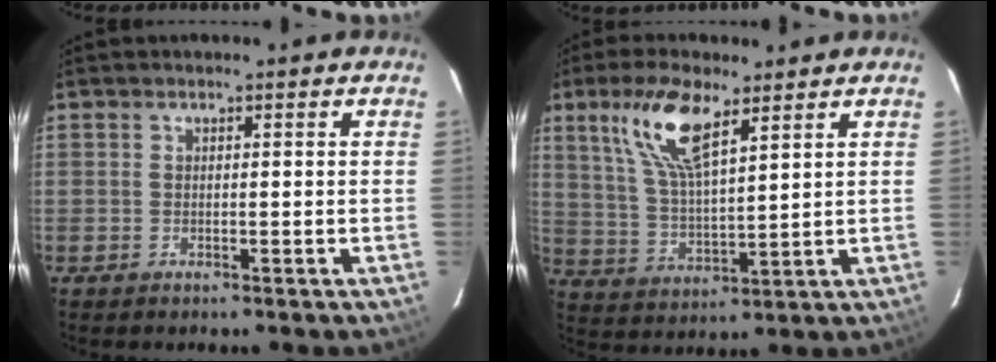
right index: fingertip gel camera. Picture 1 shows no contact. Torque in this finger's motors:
{"motor_torque": [0.34, 0.21, 0.34, 0.15]}